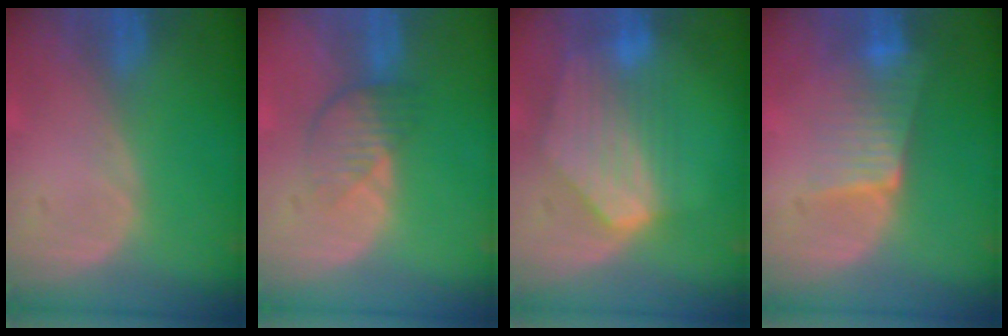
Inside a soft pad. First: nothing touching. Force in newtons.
{"total": 3.9, "press": 3.6, "slide": 1.5}
{"total": 8.4, "press": 7.6, "slide": 3.5}
{"total": 6.5, "press": 5.8, "slide": 3.0}